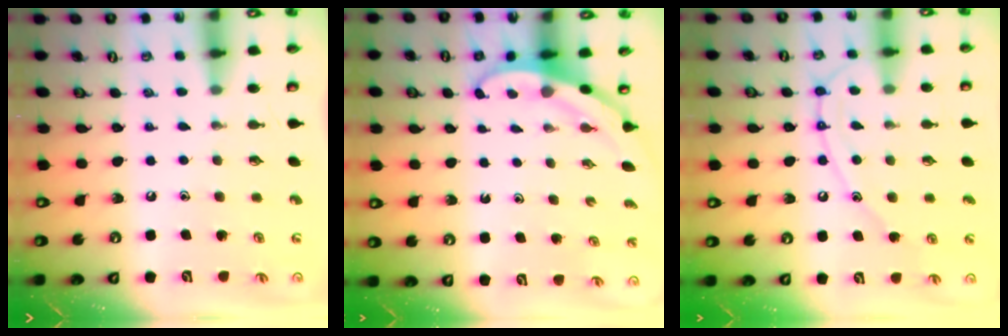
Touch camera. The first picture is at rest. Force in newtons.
{"total": 3.4, "press": 3.4, "slide": 0.1}
{"total": 12.4, "press": 12.3, "slide": 1.2}